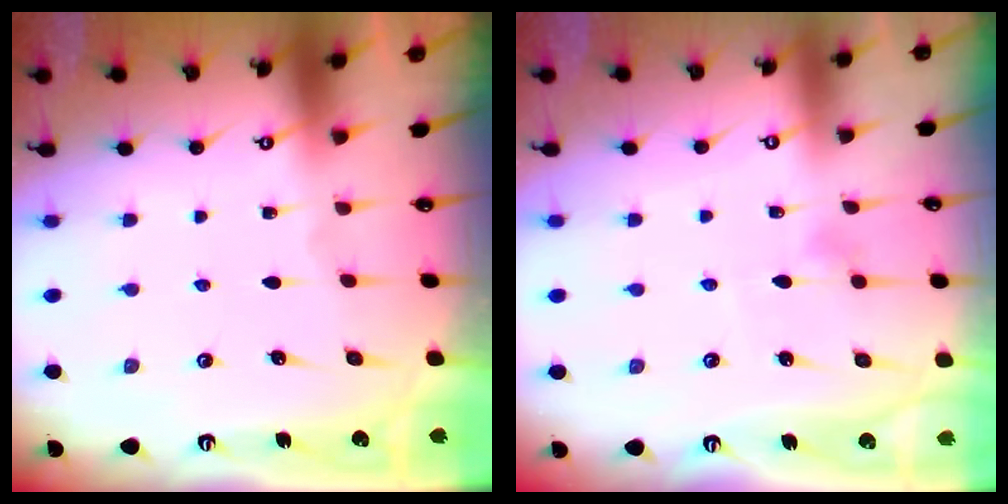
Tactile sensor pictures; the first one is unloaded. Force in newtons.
{"total": 4.2, "press": 4.2, "slide": 0.3}